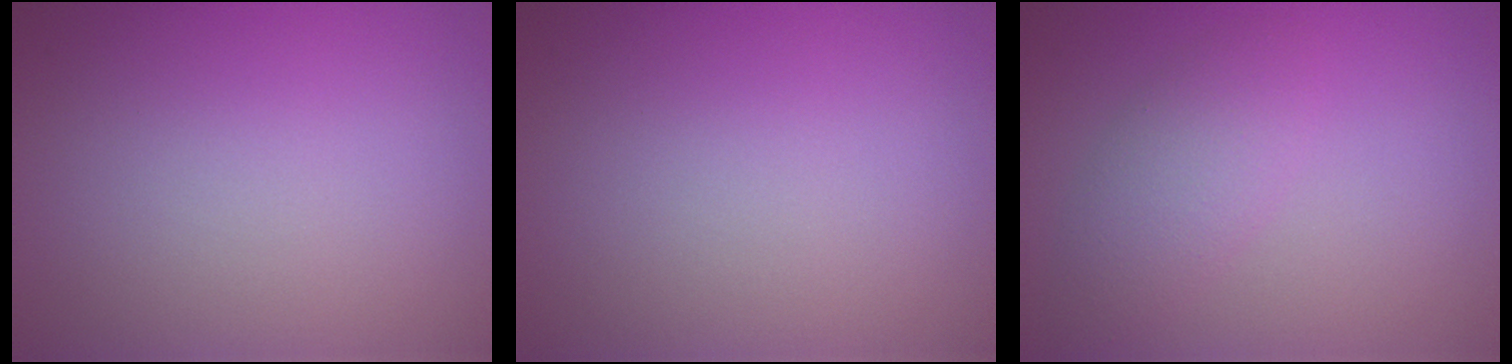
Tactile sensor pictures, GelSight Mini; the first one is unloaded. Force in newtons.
{"total": 0.0}
{"total": 2.9, "press": 2.9, "slide": 0.2}